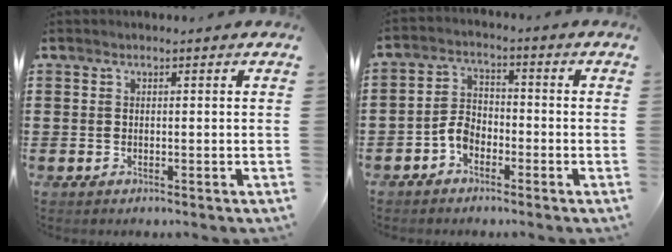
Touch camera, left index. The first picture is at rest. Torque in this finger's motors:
{"motor_torque": [0.60, 0.51, 0.29, 0.07]}